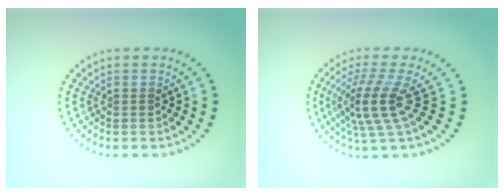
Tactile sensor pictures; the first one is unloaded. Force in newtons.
{"total": 4.4, "press": 3.1, "slide": 3.1}